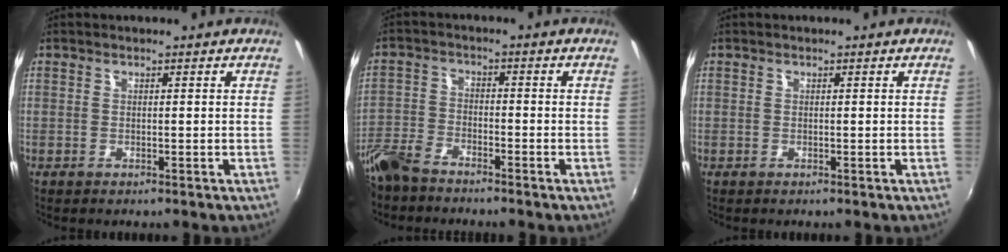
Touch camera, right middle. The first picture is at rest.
{"total": 7.8, "force": [-6.4, 2.9, 3.4], "torque": [-0.082, -0.005, -0.133]}
{"total": 0.0}